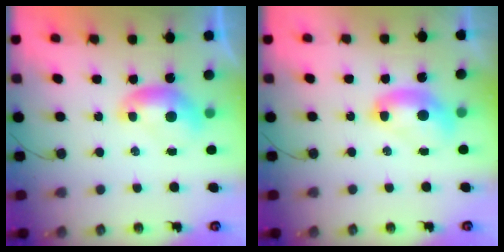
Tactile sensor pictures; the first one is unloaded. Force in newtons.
{"total": 2.5, "press": 2.5, "slide": 0.1}